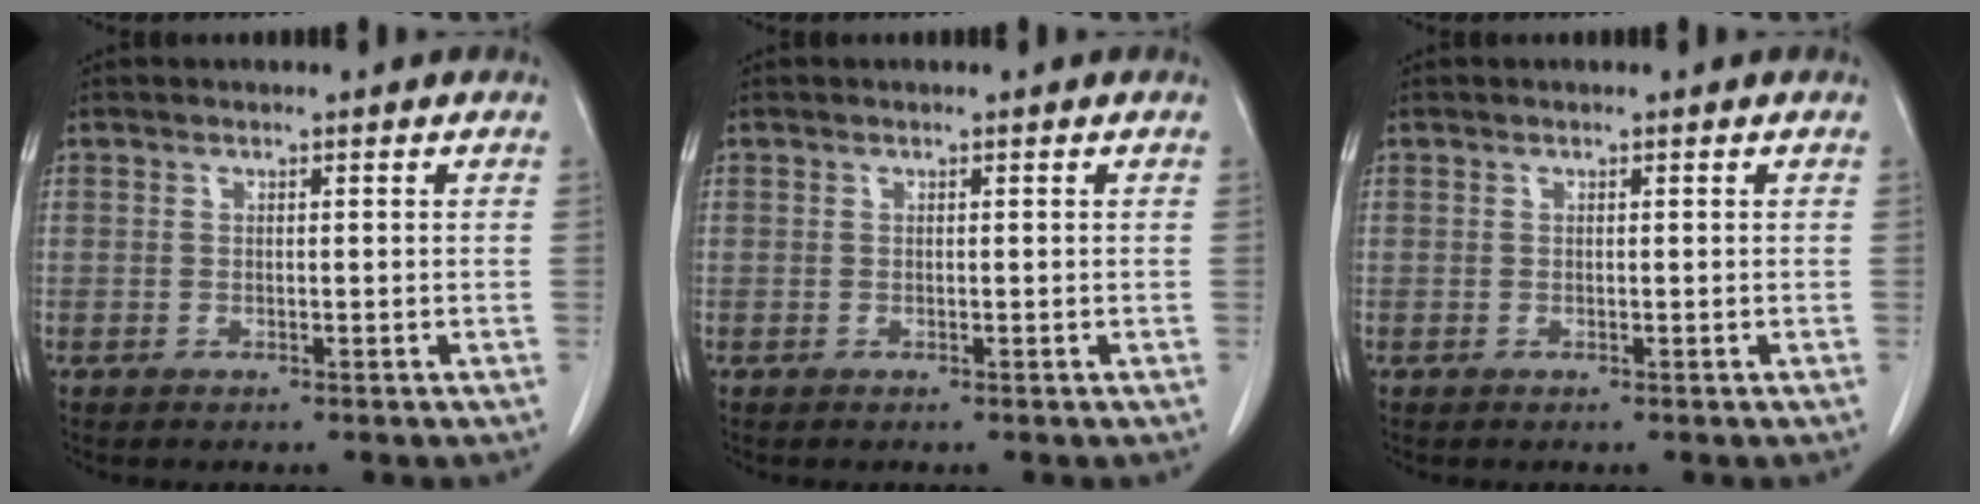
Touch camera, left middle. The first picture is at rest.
{"total": 0.0}
{"total": 0.0}